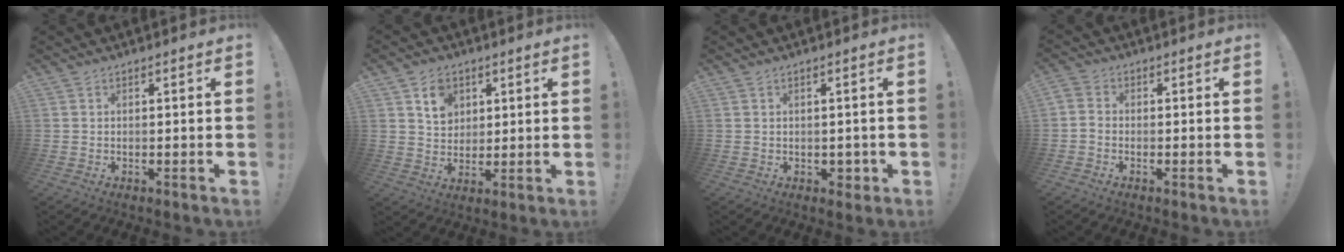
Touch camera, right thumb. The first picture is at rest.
{"total": 8.0, "force": [3.9, 6.2, 3.2], "torque": [-0.036, -0.019, 0.071]}
{"total": 2.5, "force": [0.1, 2.1, 1.3], "torque": [-0.008, -0.002, 0.002]}
{"total": 2.5, "force": [-1.3, 1.6, 1.4], "torque": [-0.021, 0.011, -0.024]}